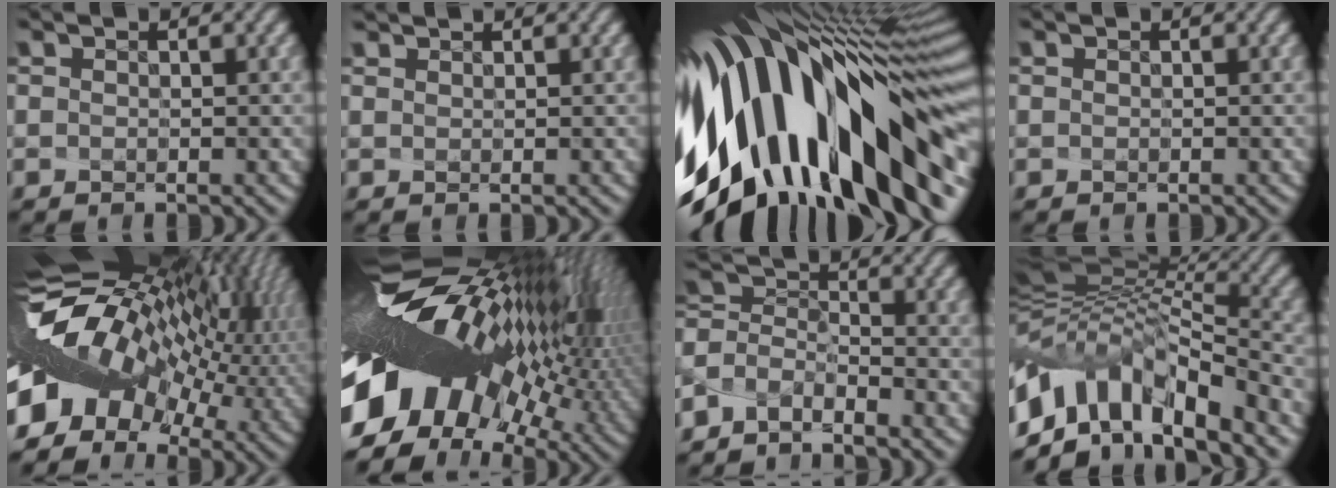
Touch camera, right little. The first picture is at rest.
{"total": 0.6, "force": [0.4, -0.3, -0.4], "torque": [0.003, 0.005, 0.008]}
{"total": 16.1, "force": [-4.3, 7.3, 13.7], "torque": [-0.227, -0.035, -0.054]}
{"total": 0.0}
{"total": 13.6, "force": [-2.1, 8.8, 10.1], "torque": [-0.201, 0.000, -0.035]}
{"total": 18.1, "force": [-1.9, 9.9, 15.1], "torque": [-0.283, -0.017, -0.040]}
{"total": 4.2, "force": [-4.2, 0.2, -0.6], "torque": [0.004, -0.009, -0.080]}
{"total": 10.8, "force": [-6.8, 4.6, 7.0], "torque": [-0.136, 0.009, -0.120]}